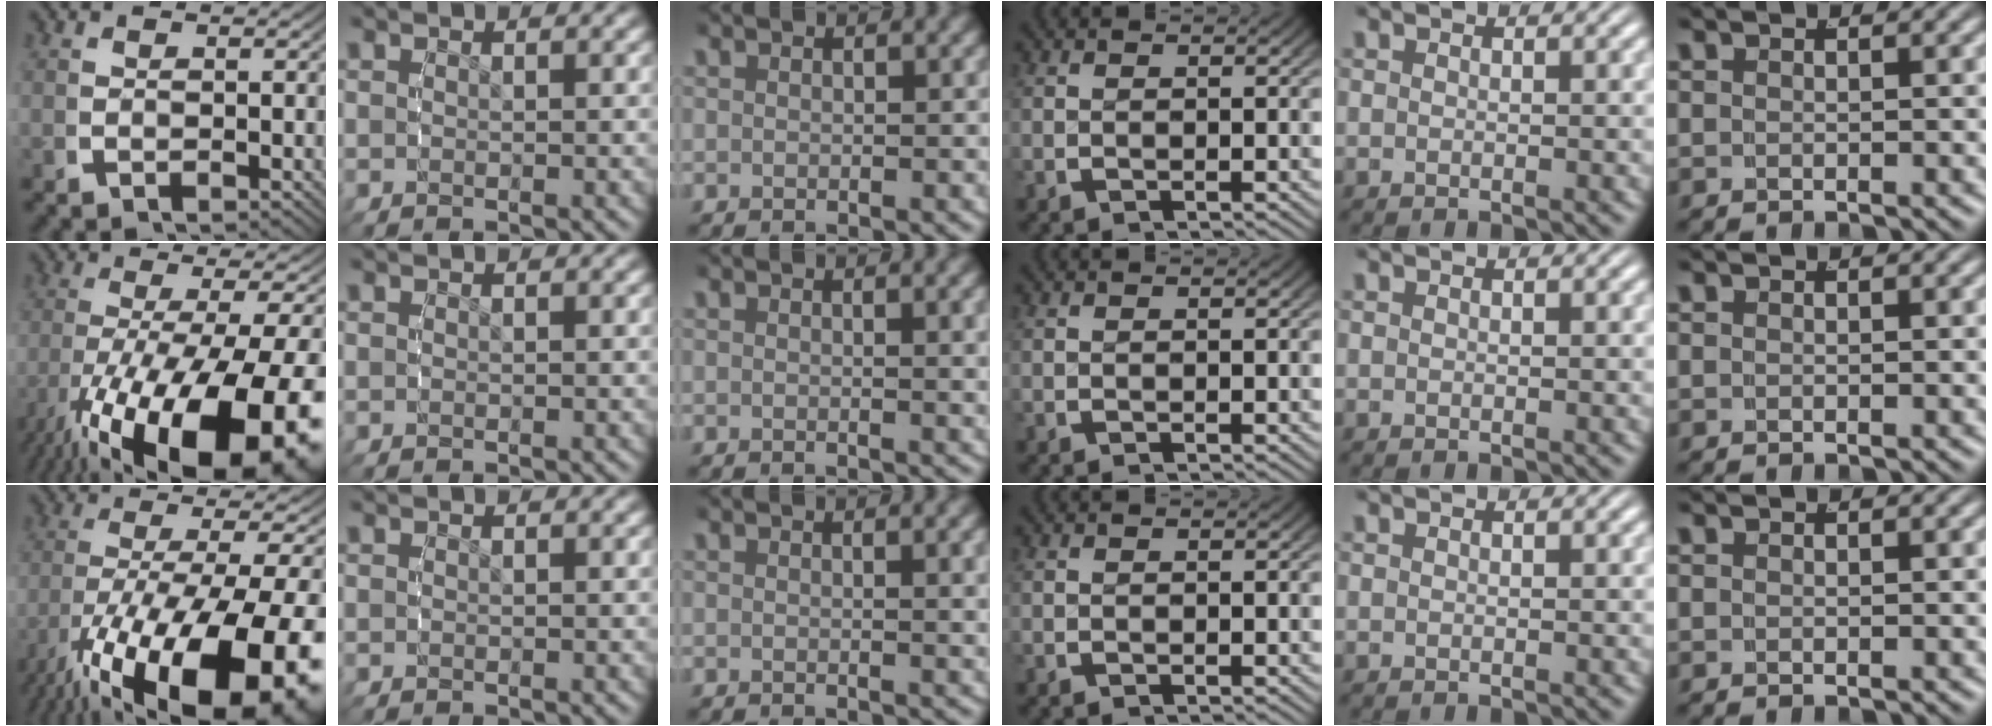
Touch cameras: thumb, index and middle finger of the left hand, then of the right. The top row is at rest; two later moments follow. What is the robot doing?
{"motion": "grasp_and_lifting", "object": "dispenser bottle"}